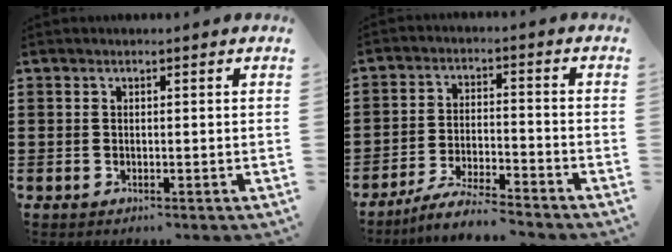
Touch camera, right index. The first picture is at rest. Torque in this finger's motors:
{"motor_torque": [-0.28, 0.55, -0.87, -0.21]}